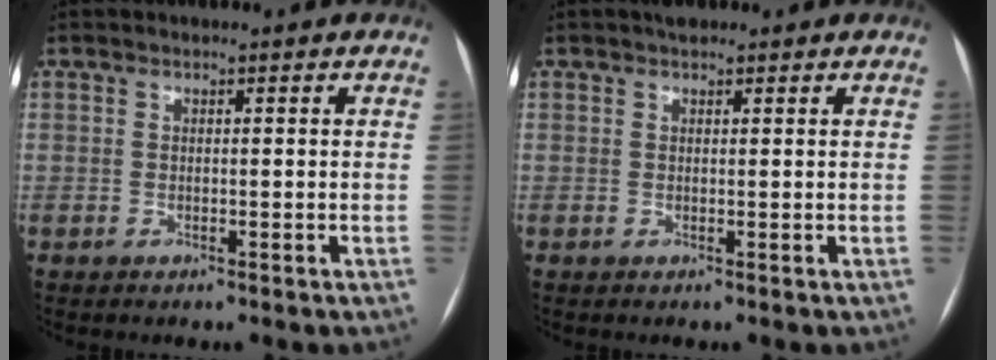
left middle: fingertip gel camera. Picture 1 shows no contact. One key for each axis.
{"total": 1.5, "fx": 1.2, "fy": 0.7, "fz": 0.7, "tx": -0.014, "ty": 0.014, "tz": 0.017}